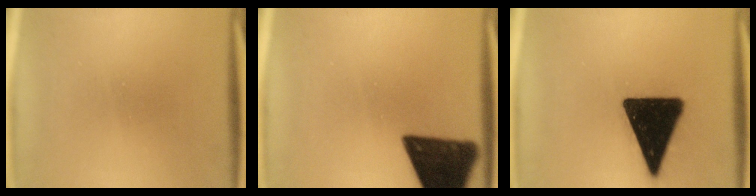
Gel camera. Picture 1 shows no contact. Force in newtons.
{"total": 13.4}
{"total": 18.5}